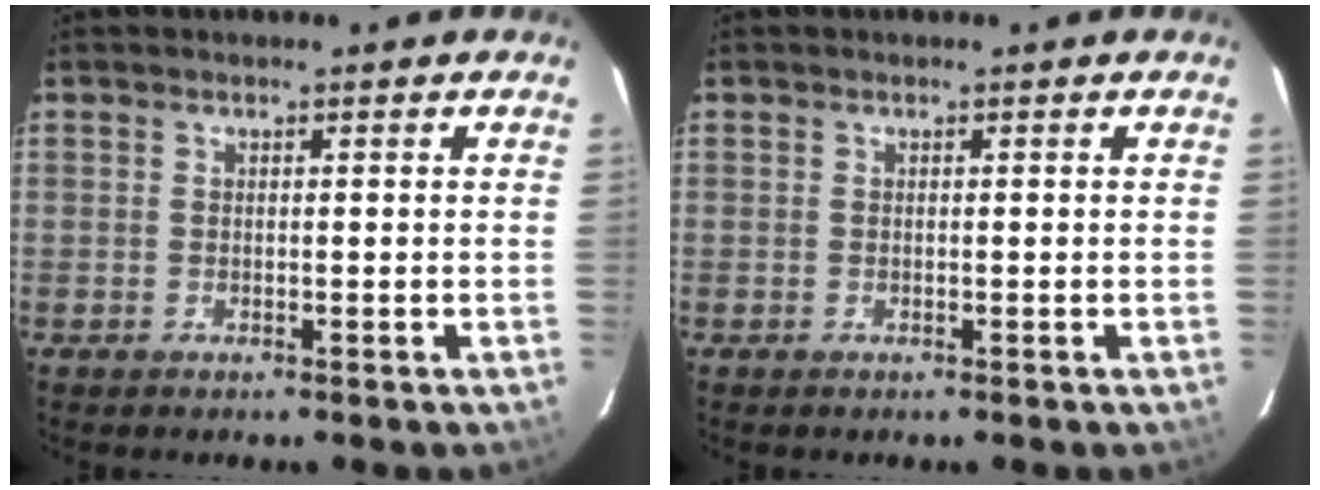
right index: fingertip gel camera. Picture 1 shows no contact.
{"total": 0.0}